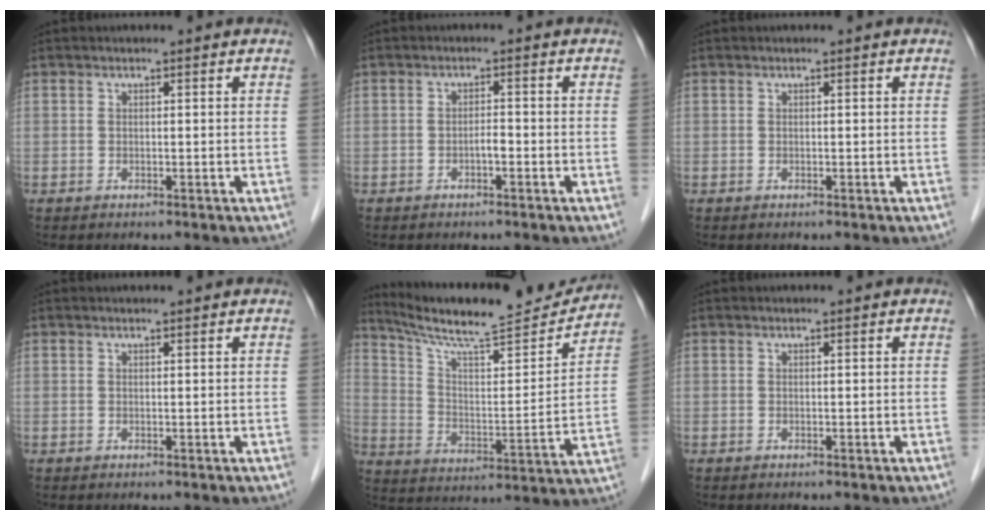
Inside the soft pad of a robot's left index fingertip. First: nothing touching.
{"total": 1.3, "force": [-0.9, 0.3, 1.0], "torque": [-0.015, -0.001, -0.015]}
{"total": 0.0}
{"total": 1.4, "force": [1.3, 0.0, 0.5], "torque": [-0.005, 0.011, 0.021]}
{"total": 20.1, "force": [18.7, 1.6, 7.2], "torque": [-0.124, -0.027, 0.284]}
{"total": 0.0}